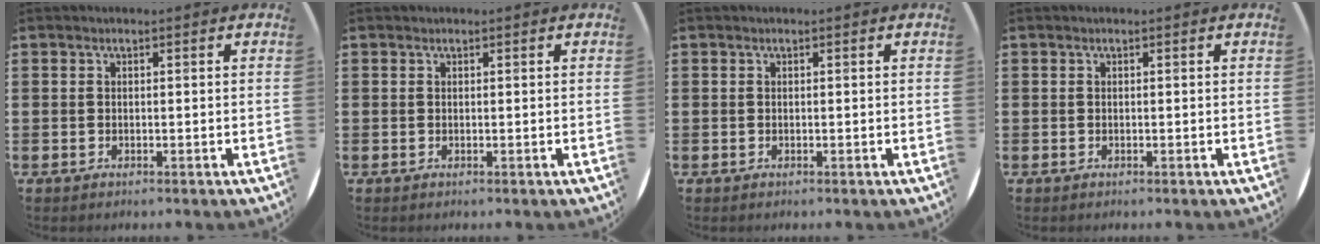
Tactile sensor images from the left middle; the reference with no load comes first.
{"total": 0.0}
{"total": 0.0}
{"total": 0.0}